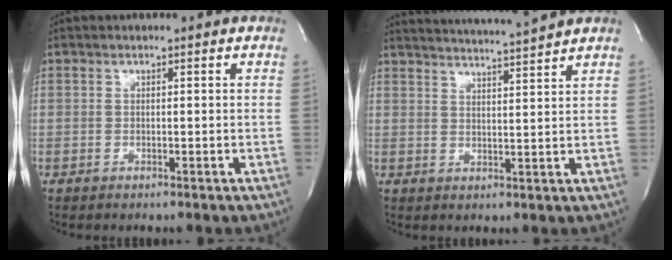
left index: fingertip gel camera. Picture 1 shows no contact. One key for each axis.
{"total": 10.4, "fx": 9.8, "fy": -1.8, "fz": 2.9, "tx": -0.055, "ty": -0.015, "tz": 0.140}